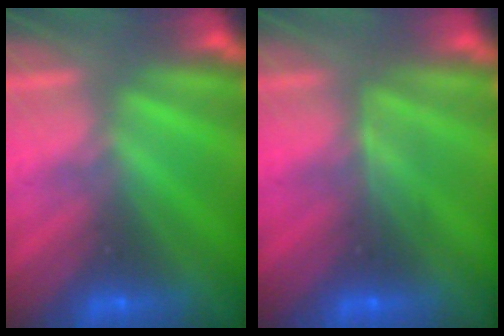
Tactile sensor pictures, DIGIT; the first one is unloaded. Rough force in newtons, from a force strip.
{"total": 2.4}